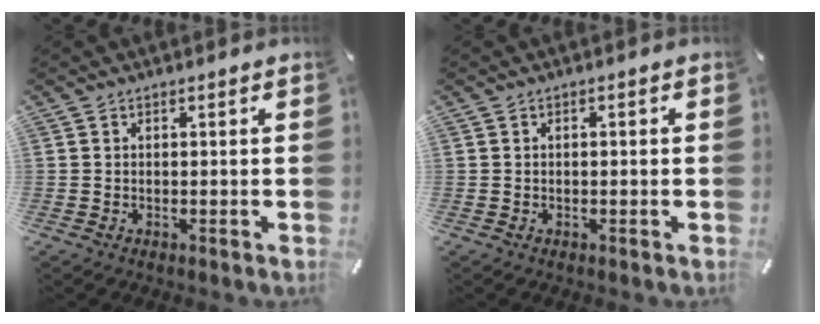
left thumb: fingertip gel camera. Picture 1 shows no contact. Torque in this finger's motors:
{"motor_torque": [-0.23, -0.13, -0.10, 0.00, 0.02]}